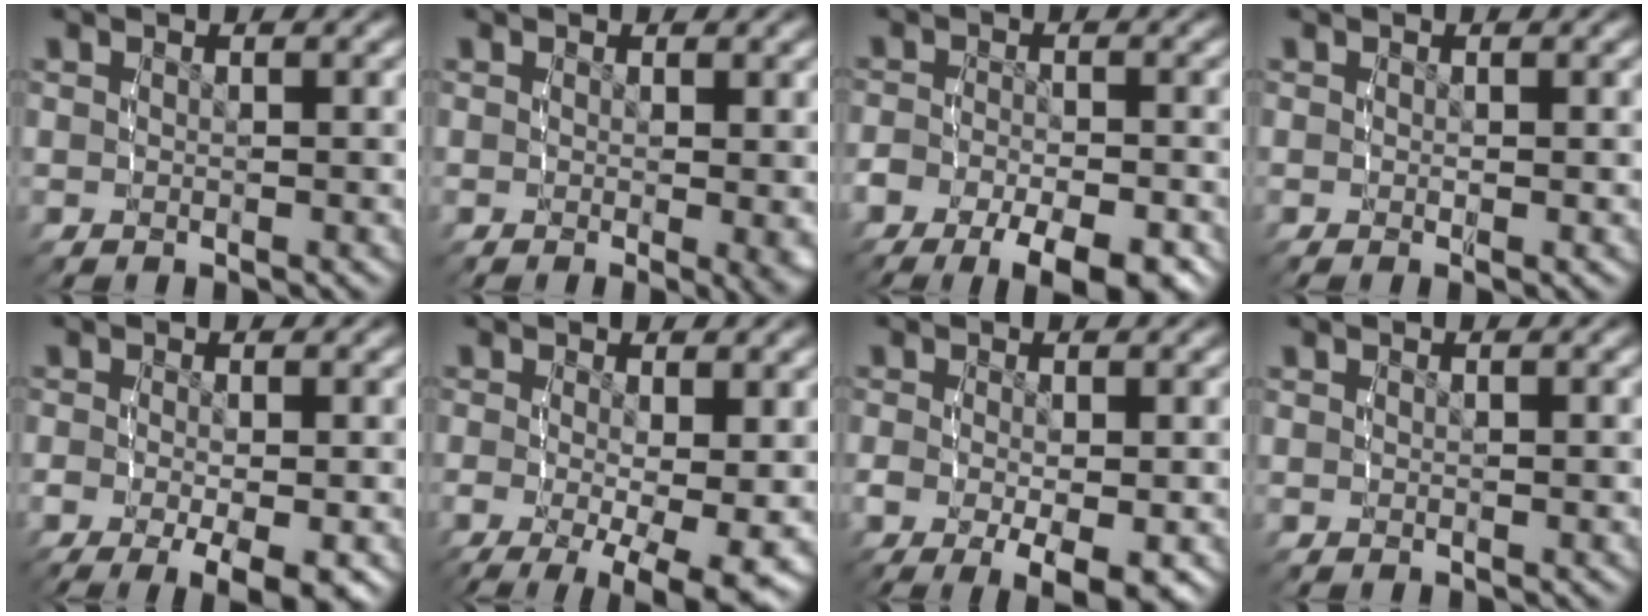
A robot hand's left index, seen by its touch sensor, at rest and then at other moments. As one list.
[{"total": 1.7, "force": [0.0, 0.1, 1.7], "torque": [-0.021, -0.012, 0.003]}, {"total": 7.1, "force": [-4.3, 3.7, 4.3], "torque": [-0.066, -0.021, -0.059]}, {"total": 0.0}, {"total": 5.9, "force": [-3.5, 2.4, 4.2], "torque": [-0.070, -0.028, -0.036]}, {"total": 8.9, "force": [-5.3, 3.1, 6.4], "torque": [-0.111, -0.060, -0.051]}, {"total": 5.5, "force": [-2.6, 2.1, 4.4], "torque": [-0.071, -0.029, -0.020]}, {"total": 0.0}]